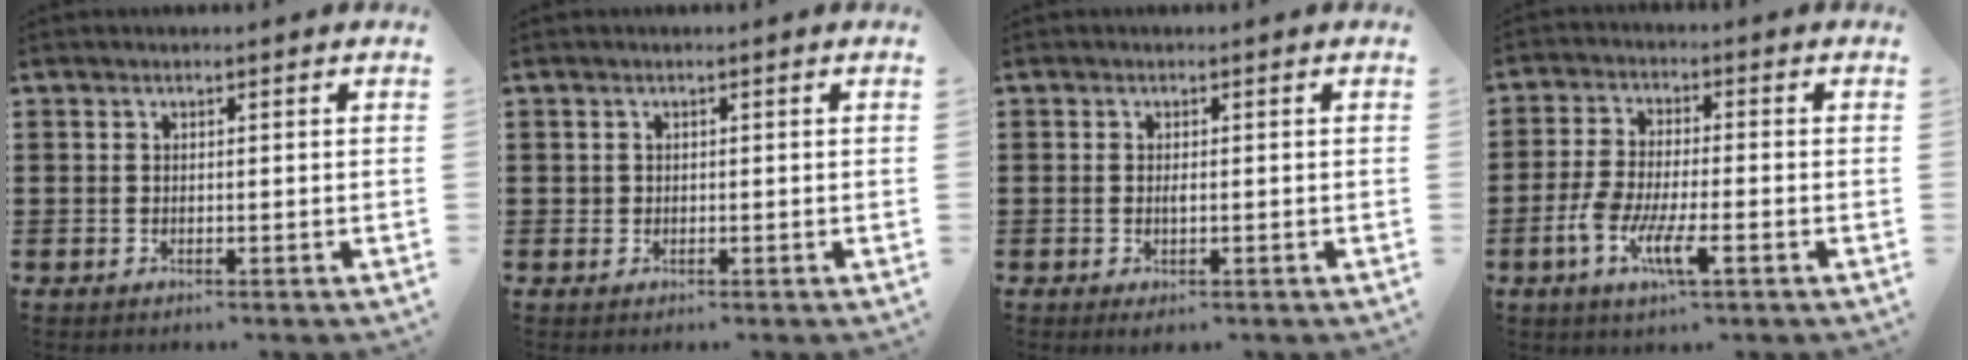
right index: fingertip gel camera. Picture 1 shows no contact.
{"total": 0.7, "force": [0.2, 0.6, 0.1], "torque": [-0.003, 0.004, 0.003]}
{"total": 0.9, "force": [-0.2, 0.2, 0.9], "torque": [-0.018, -0.005, -0.003]}
{"total": 7.1, "force": [-3.2, 1.8, 6.1], "torque": [-0.133, -0.012, -0.062]}